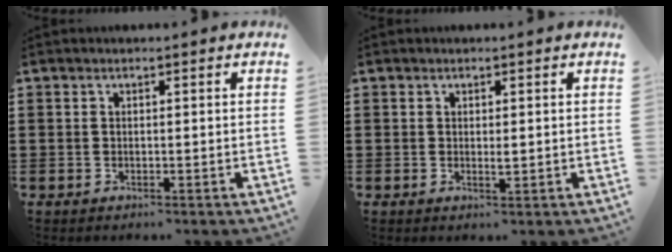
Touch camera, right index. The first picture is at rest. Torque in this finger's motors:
{"motor_torque": [0.81, 0.52, 0.02, 0.01]}